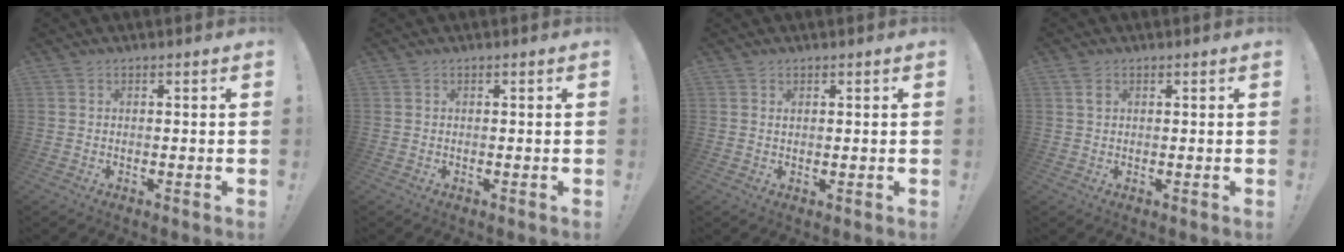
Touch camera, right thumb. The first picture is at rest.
{"total": 0.0}
{"total": 0.8, "force": [0.5, 0.4, 0.4], "torque": [-0.009, 0.001, 0.010]}
{"total": 1.8, "force": [0.9, 1.1, 1.1], "torque": [-0.014, -0.002, 0.014]}